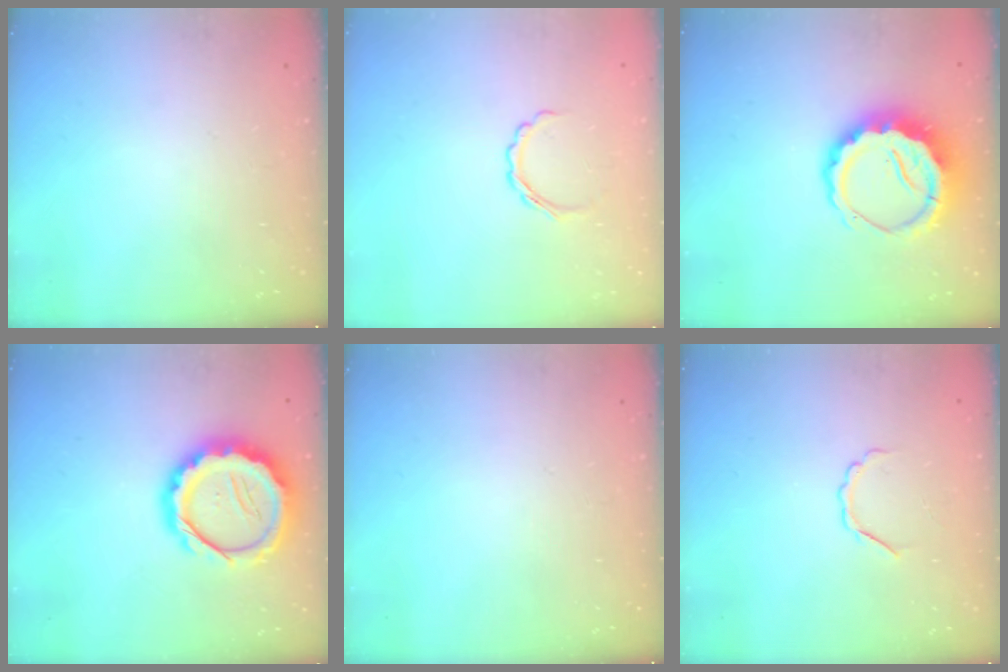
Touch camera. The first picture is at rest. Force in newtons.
{"total": 3.2, "press": 3.1, "slide": 0.8}
{"total": 9.5, "press": 9.2, "slide": 2.2}
{"total": 15.6, "press": 15.5, "slide": 2.0}
{"total": 0.0}
{"total": 3.8, "press": 3.8, "slide": 0.8}